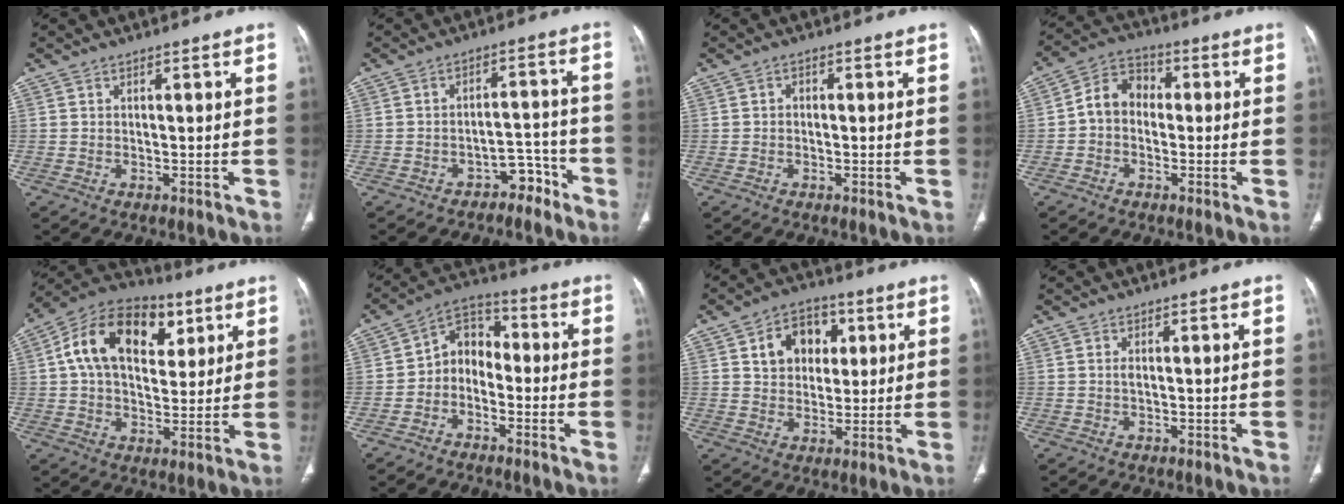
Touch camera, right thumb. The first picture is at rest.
{"total": 5.3, "force": [-4.0, 3.2, 1.5], "torque": [0.005, 0.057, -0.055]}
{"total": 1.1, "force": [-0.1, 0.9, 0.6], "torque": [-0.004, 0.004, -0.006]}
{"total": 6.9, "force": [-0.7, 5.5, 4.1], "torque": [-0.054, 0.026, -0.029]}
{"total": 19.1, "force": [6.4, 12.2, 13.2], "torque": [-0.193, 0.005, 0.096]}
{"total": 7.6, "force": [-2.1, 5.9, 4.4], "torque": [-0.044, 0.039, -0.057]}
{"total": 9.9, "force": [3.3, 7.6, 5.6], "torque": [-0.048, -0.004, 0.053]}
{"total": 0.8, "force": [0.1, 0.3, 0.7], "torque": [-0.015, 0.000, 0.002]}